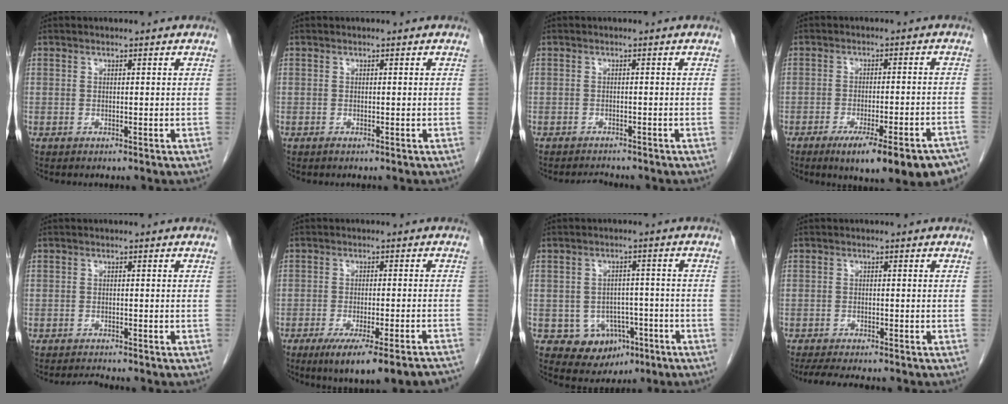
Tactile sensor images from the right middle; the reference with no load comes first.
{"total": 0.0}
{"total": 1.8, "force": [-1.8, 0.2, 0.1], "torque": [-0.009, -0.009, -0.025]}
{"total": 17.5, "force": [-13.2, 2.9, 11.2], "torque": [-0.093, 0.004, -0.171]}
{"total": 1.8, "force": [-1.7, -0.3, 0.2], "torque": [-0.011, -0.011, -0.027]}
{"total": 16.1, "force": [-13.2, 0.9, 9.1], "torque": [-0.081, -0.019, -0.175]}
{"total": 6.6, "force": [-2.8, 5.5, 2.3], "torque": [-0.024, 0.011, -0.026]}
{"total": 7.6, "force": [-6.6, 1.3, 3.6], "torque": [-0.057, -0.014, -0.099]}